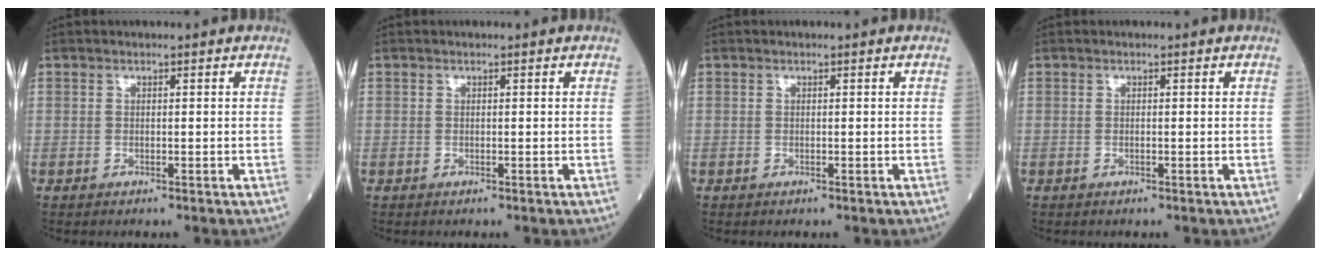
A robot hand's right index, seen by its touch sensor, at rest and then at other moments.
{"total": 0.0}
{"total": 0.0}
{"total": 0.0}